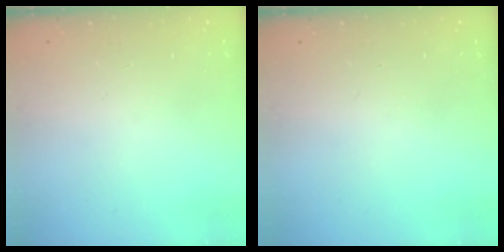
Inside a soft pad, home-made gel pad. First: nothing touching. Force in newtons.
{"total": 0.0}